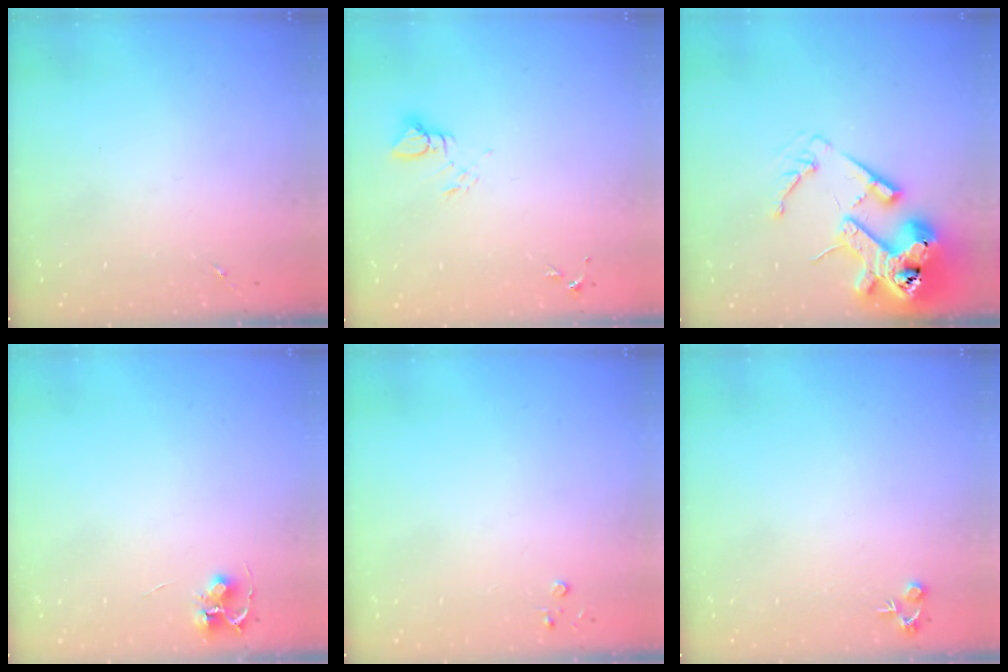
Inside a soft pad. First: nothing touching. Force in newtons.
{"total": 3.7, "press": 3.7, "slide": 0.1}
{"total": 18.0, "press": 17.9, "slide": 2.6}
{"total": 4.7, "press": 4.7, "slide": 0.4}
{"total": 2.2, "press": 2.2, "slide": 0.3}
{"total": 4.7, "press": 4.7, "slide": 0.2}